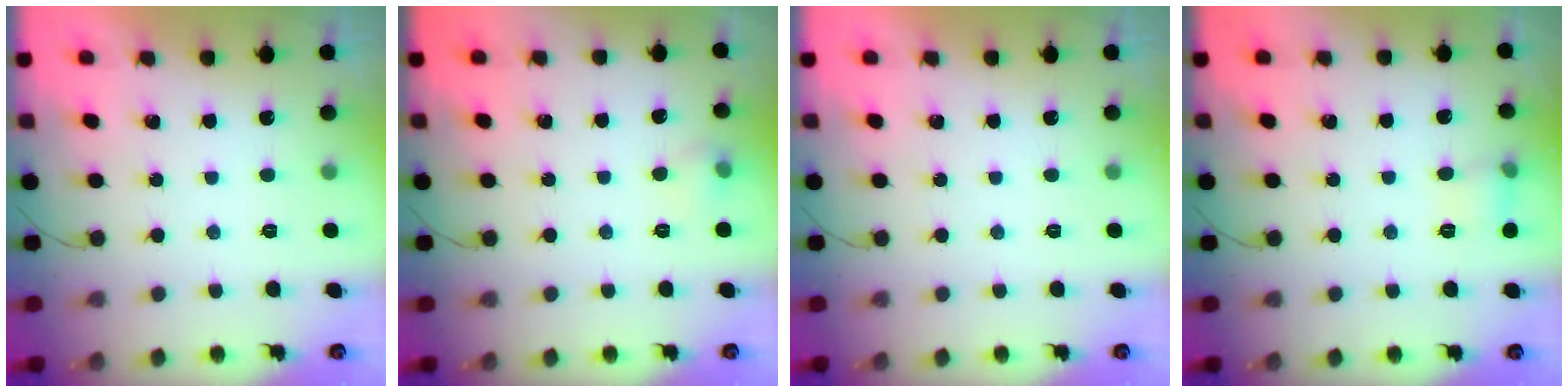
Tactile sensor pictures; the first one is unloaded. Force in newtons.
{"total": 5.2, "press": 4.9, "slide": 1.5}
{"total": 0.0}
{"total": 5.8, "press": 5.6, "slide": 1.7}